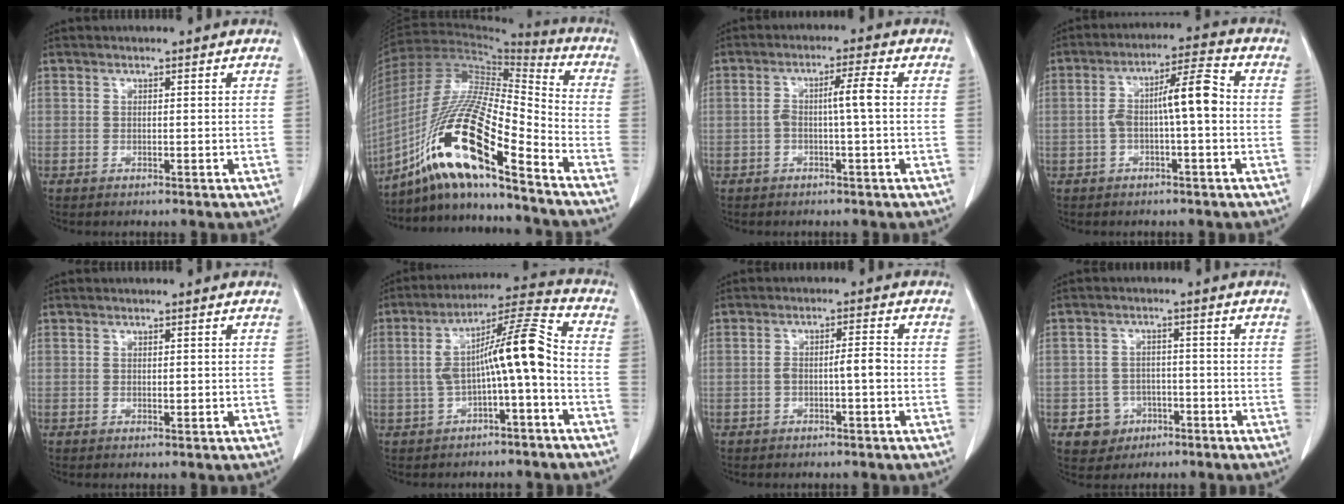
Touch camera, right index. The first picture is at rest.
{"total": 19.6, "force": [-12.4, 1.7, 15.1], "torque": [-0.310, -0.012, -0.230]}
{"total": 4.1, "force": [-0.3, -0.2, 4.1], "torque": [-0.073, 0.012, -0.005]}
{"total": 7.6, "force": [-0.6, 1.2, 7.5], "torque": [-0.133, 0.028, -0.012]}
{"total": 0.7, "force": [0.1, 0.4, 0.6], "torque": [-0.010, -0.001, 0.002]}
{"total": 10.7, "force": [-1.5, 0.8, 10.5], "torque": [-0.181, 0.038, -0.027]}
{"total": 3.2, "force": [-0.8, 0.4, 3.1], "torque": [-0.052, 0.009, -0.012]}
{"total": 4.8, "force": [-2.2, 4.3, 0.5], "torque": [-0.002, 0.015, -0.029]}